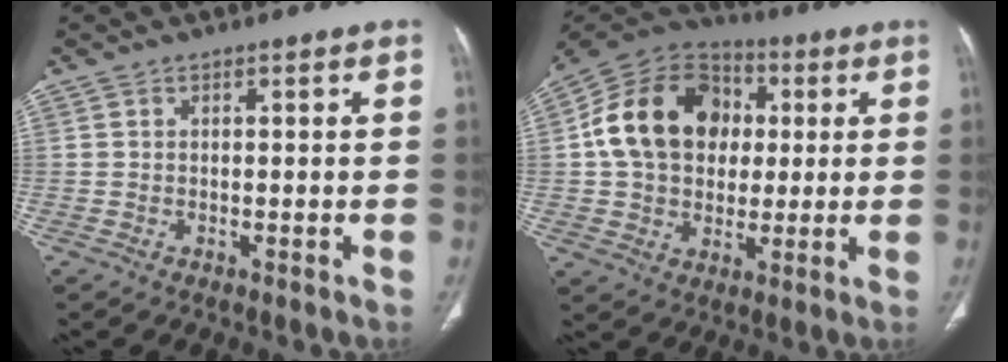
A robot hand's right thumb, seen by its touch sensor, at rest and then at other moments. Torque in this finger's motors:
{"motor_torque": [1.20, 3.04, 0.94, -0.50, 0.17]}